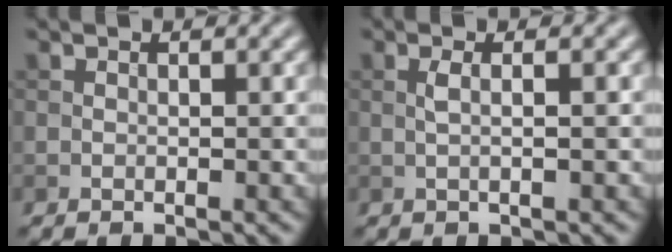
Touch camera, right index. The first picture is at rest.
{"total": 1.7, "force": [0.1, 0.3, 1.6], "torque": [-0.030, 0.005, 0.000]}